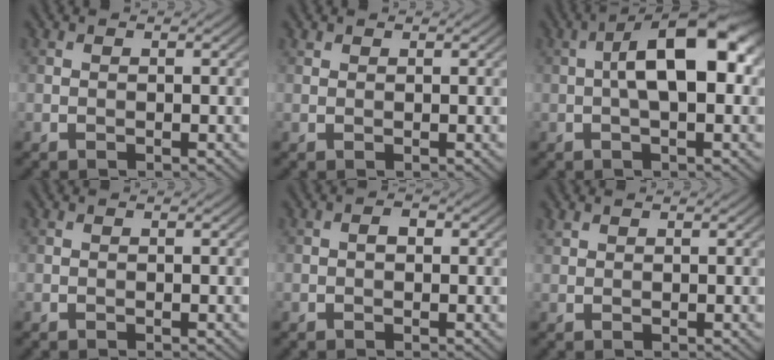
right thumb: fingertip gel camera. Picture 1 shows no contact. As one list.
[{"total": 0.6, "force": [0.5, 0.2, 0.0], "torque": [-0.003, 0.000, 0.013]}, {"total": 10.0, "force": [0.6, 4.0, 9.1], "torque": [-0.141, 0.023, 0.001]}, {"total": 0.0}, {"total": 1.1, "force": [0.0, 0.7, 0.8], "torque": [-0.013, 0.003, -0.003]}, {"total": 0.9, "force": [0.8, 0.4, 0.3], "torque": [-0.012, 0.001, 0.019]}]